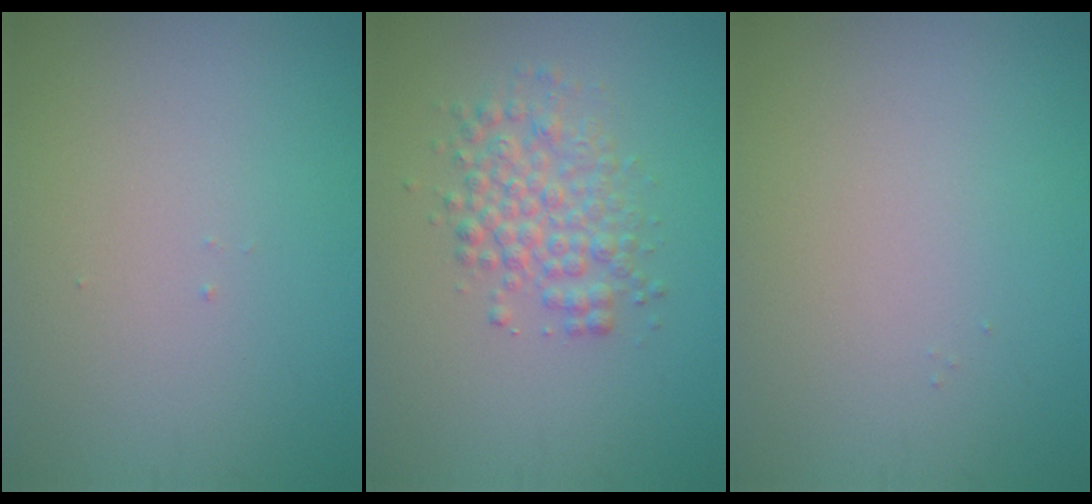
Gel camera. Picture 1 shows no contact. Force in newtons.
{"total": 3.5, "press": 3.5, "slide": 0.1}
{"total": 0.0}